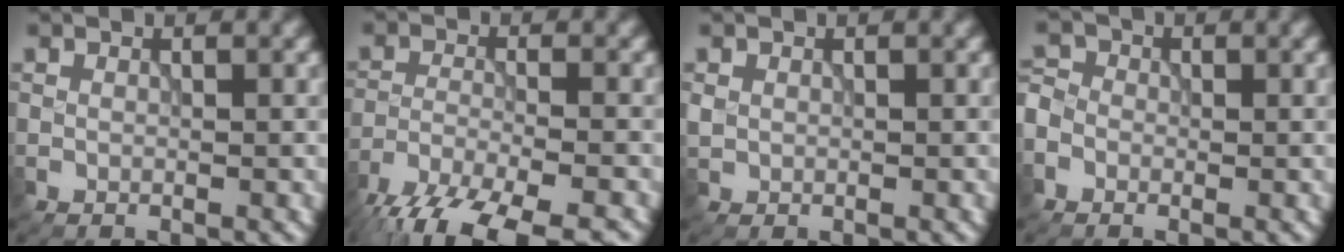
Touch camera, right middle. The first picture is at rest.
{"total": 11.5, "force": [-9.6, 3.1, 5.5], "torque": [-0.103, -0.037, -0.155]}
{"total": 0.9, "force": [0.2, 0.8, 0.3], "torque": [-0.005, -0.001, 0.005]}
{"total": 2.8, "force": [-0.8, 2.4, 1.1], "torque": [-0.019, 0.014, -0.027]}